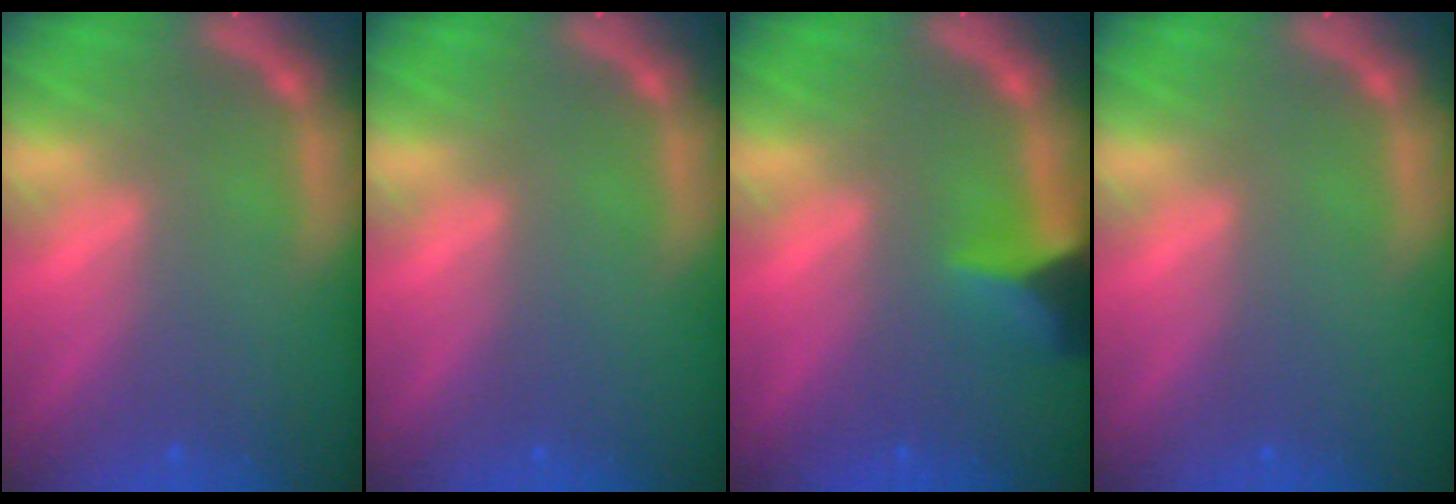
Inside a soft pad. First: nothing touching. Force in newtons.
{"total": 0.0}
{"total": 4.0}
{"total": 0.0}